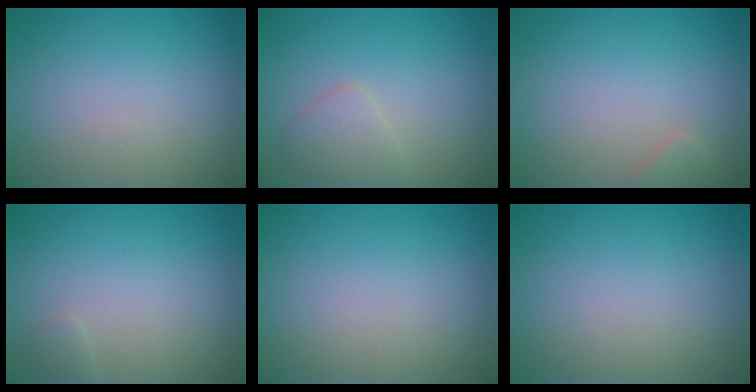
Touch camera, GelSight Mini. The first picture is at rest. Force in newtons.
{"total": 1.9, "press": 1.9, "slide": 0.2}
{"total": 1.2, "press": 1.2, "slide": 0.0}
{"total": 0.6, "press": 0.6, "slide": 0.1}
{"total": 0.0}
{"total": 0.0}